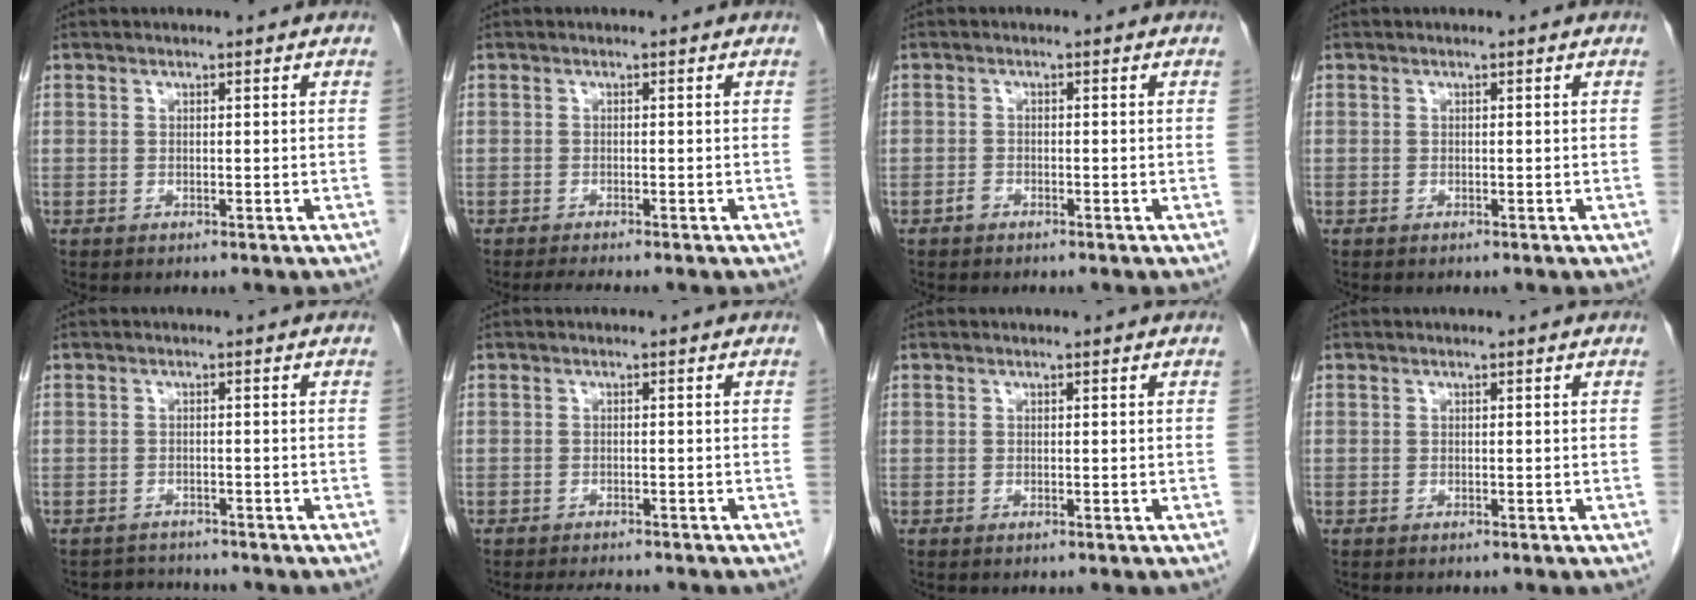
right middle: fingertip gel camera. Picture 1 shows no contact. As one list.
[{"total": 2.4, "force": [-2.1, -0.3, 1.2], "torque": [-0.022, -0.007, -0.035]}, {"total": 0.8, "force": [-0.7, 0.4, 0.3], "torque": [-0.008, 0.001, -0.013]}, {"total": 0.0}, {"total": 2.4, "force": [-2.2, 0.3, -0.8], "torque": [0.015, -0.010, -0.035]}, {"total": 3.8, "force": [-3.5, 0.8, 1.3], "torque": [-0.018, -0.007, -0.049]}, {"total": 0.0}, {"total": 0.0}]